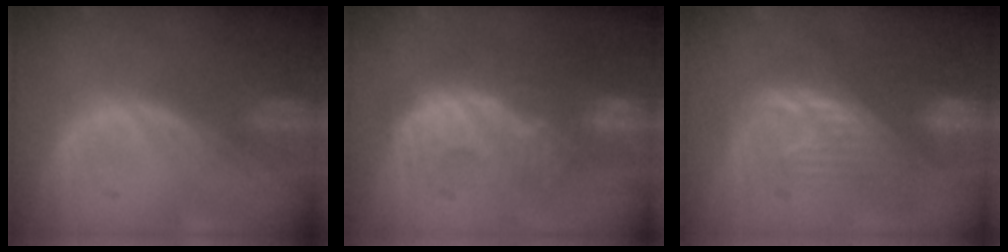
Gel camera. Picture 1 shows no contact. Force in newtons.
{"total": 9.0, "press": 8.9, "slide": 1.6}
{"total": 8.2, "press": 8.0, "slide": 1.6}